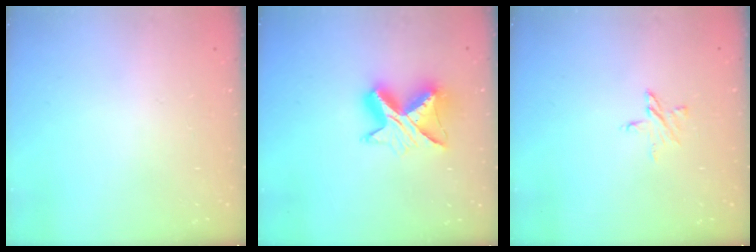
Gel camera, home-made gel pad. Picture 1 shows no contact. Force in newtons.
{"total": 11.5, "press": 11.5, "slide": 1.0}
{"total": 4.8, "press": 4.8, "slide": 0.5}